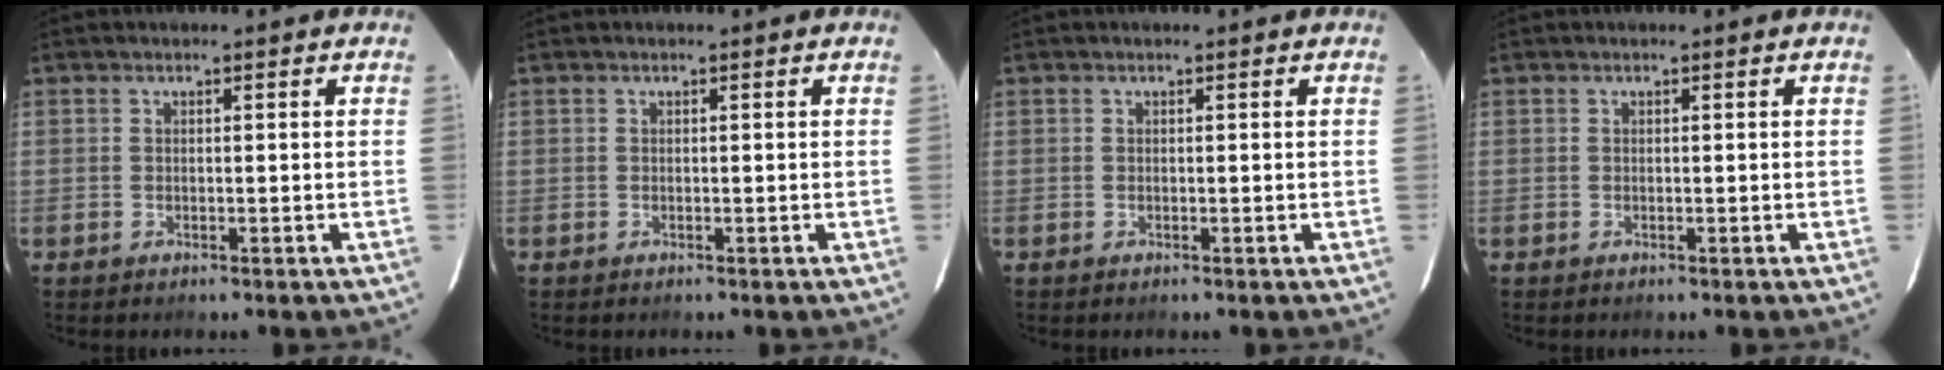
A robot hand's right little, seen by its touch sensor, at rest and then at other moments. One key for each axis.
{"total": 0.0}
{"total": 0.0}
{"total": 0.0}